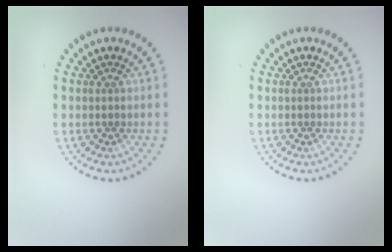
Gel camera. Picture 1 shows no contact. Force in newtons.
{"total": 0.0}